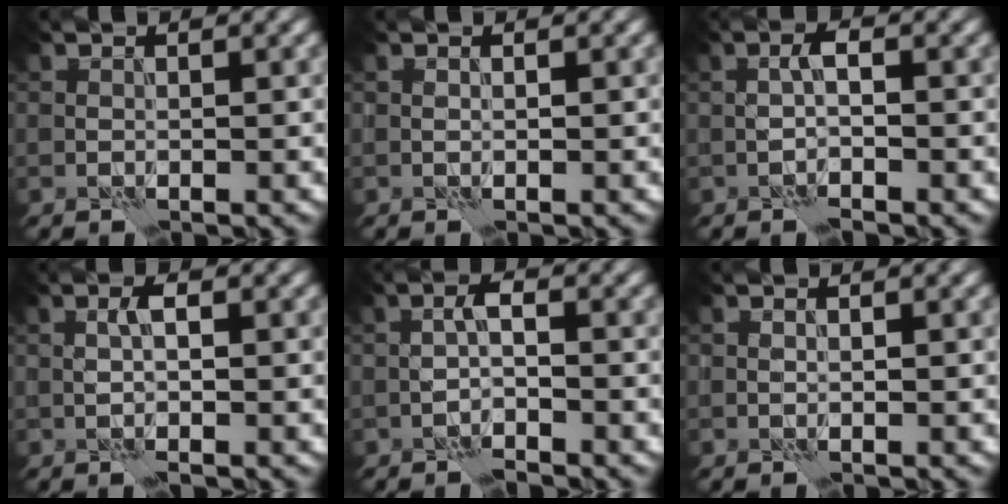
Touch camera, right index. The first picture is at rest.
{"total": 0.0}
{"total": 1.7, "force": [-0.6, 0.5, 1.5], "torque": [-0.027, 0.007, -0.016]}
{"total": 1.8, "force": [0.1, 0.5, 1.7], "torque": [-0.032, 0.005, 0.000]}
{"total": 1.8, "force": [-1.0, 0.5, 1.4], "torque": [-0.025, 0.008, -0.026]}
{"total": 0.0}